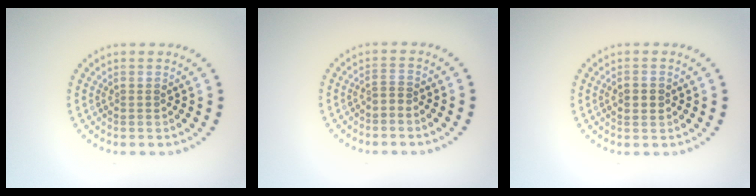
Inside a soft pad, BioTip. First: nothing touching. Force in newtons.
{"total": 0.7, "press": 0.4, "slide": 0.6}
{"total": 2.1, "press": 2.1, "slide": 0.1}